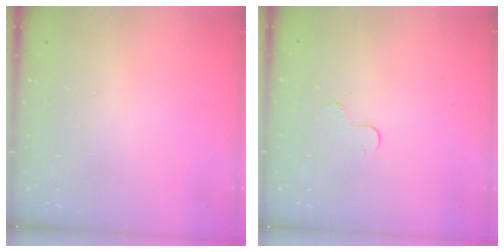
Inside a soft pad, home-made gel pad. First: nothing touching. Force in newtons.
{"total": 4.8, "press": 4.8, "slide": 0.5}